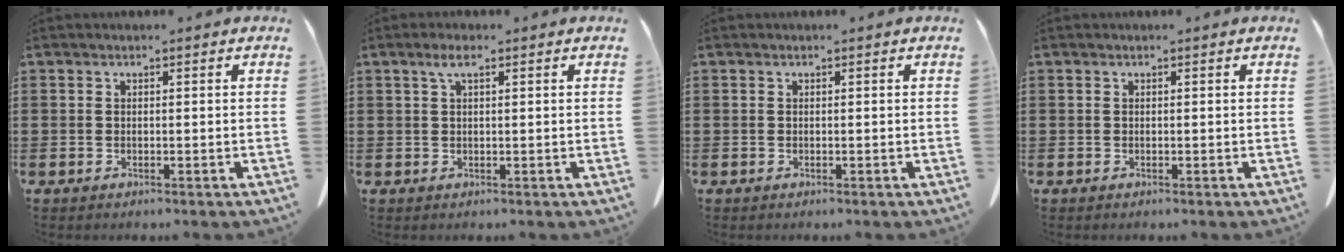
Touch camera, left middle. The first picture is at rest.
{"total": 2.3, "force": [1.0, 0.6, 2.0], "torque": [-0.041, 0.006, 0.015]}
{"total": 0.0}
{"total": 0.0}